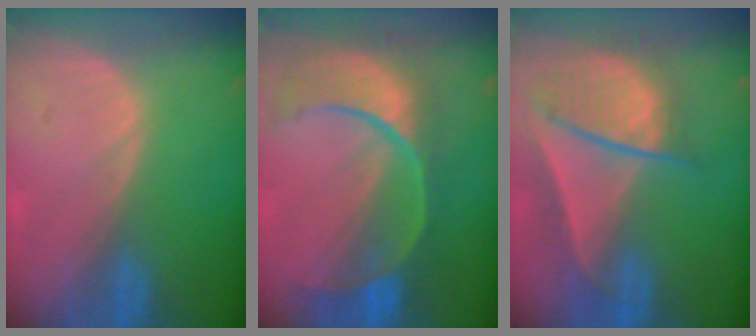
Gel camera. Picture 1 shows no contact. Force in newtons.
{"total": 12.0, "press": 9.7, "slide": 7.0}
{"total": 9.2, "press": 8.0, "slide": 4.4}